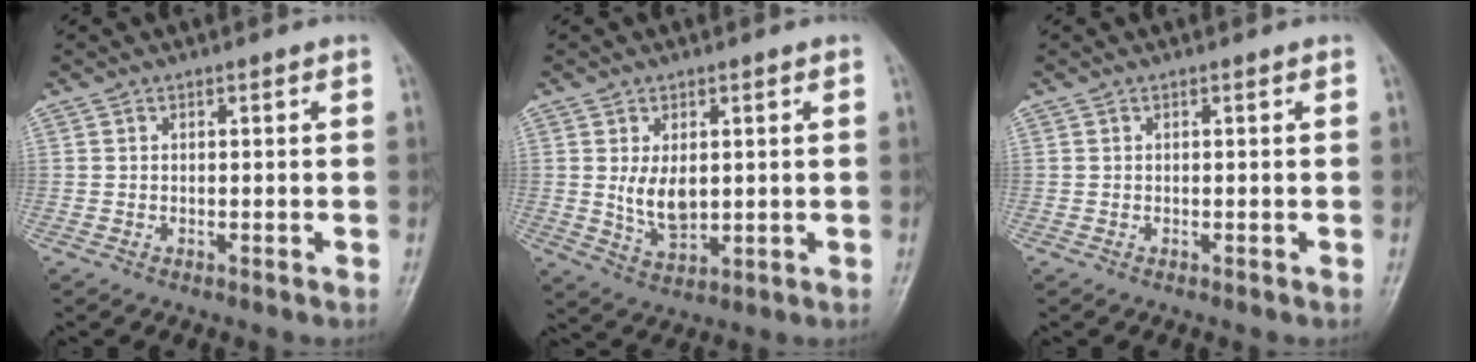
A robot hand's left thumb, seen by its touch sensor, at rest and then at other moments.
{"total": 6.2, "force": [0.8, 3.7, 4.9], "torque": [-0.075, -0.014, 0.025]}
{"total": 0.0}